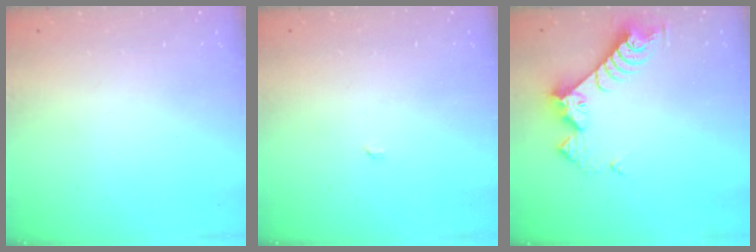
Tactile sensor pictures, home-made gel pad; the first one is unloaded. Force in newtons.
{"total": 2.9, "press": 2.9, "slide": 0.3}
{"total": 9.6, "press": 9.5, "slide": 0.7}